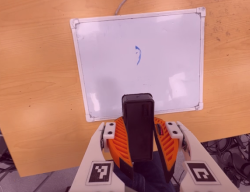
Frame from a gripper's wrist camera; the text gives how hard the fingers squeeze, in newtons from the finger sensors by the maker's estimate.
{"total": 11.4, "left": 10.7, "right": 12.1}